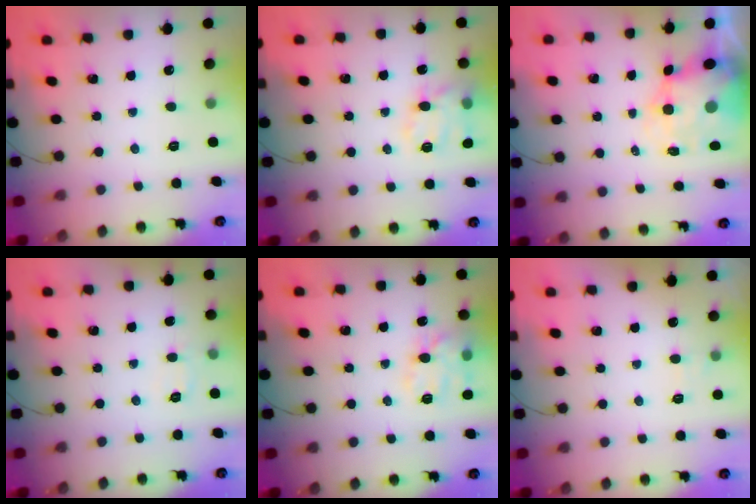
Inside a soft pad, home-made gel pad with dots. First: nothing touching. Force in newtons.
{"total": 15.8, "press": 15.7, "slide": 2.2}
{"total": 6.5, "press": 6.2, "slide": 2.1}
{"total": 5.6, "press": 5.3, "slide": 1.7}
{"total": 12.8, "press": 12.8, "slide": 0.6}
{"total": 2.2, "press": 1.8, "slide": 1.3}